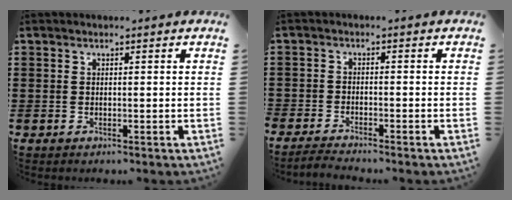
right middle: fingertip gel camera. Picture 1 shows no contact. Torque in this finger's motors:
{"motor_torque": [1.44, -0.50, 0.38, 0.20]}